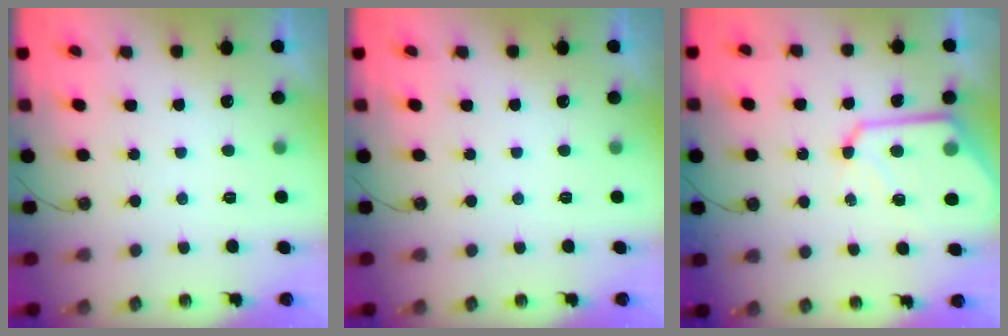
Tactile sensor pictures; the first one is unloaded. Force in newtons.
{"total": 0.0}
{"total": 12.0, "press": 11.9, "slide": 1.1}